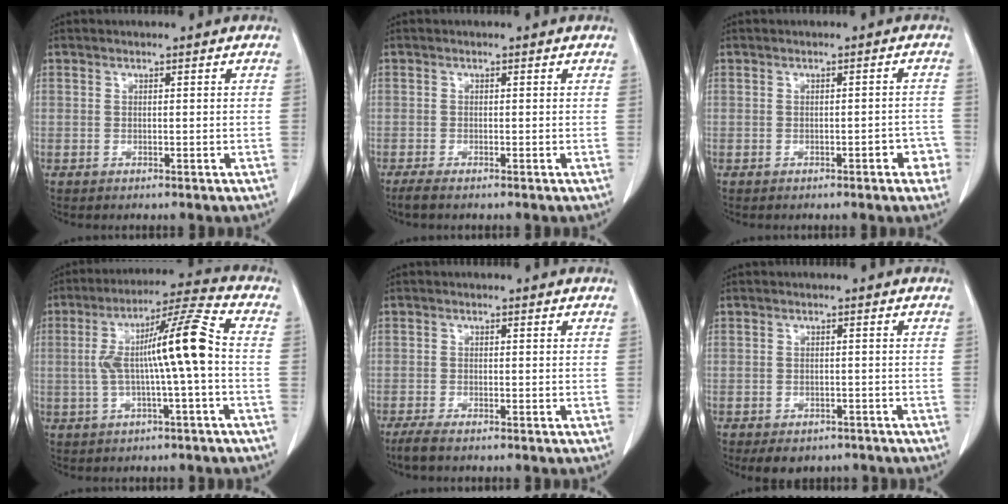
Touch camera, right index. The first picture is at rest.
{"total": 1.5, "force": [-1.2, 0.2, 0.9], "torque": [-0.020, -0.004, -0.021]}
{"total": 2.9, "force": [-1.5, 1.0, 2.3], "torque": [-0.021, 0.006, -0.017]}
{"total": 11.2, "force": [-0.4, 0.0, 11.2], "torque": [-0.201, 0.029, -0.012]}
{"total": 2.3, "force": [-1.7, 0.3, 1.4], "torque": [-0.030, -0.006, -0.032]}
{"total": 5.6, "force": [-4.3, 3.2, 1.7], "torque": [-0.012, 0.003, -0.055]}